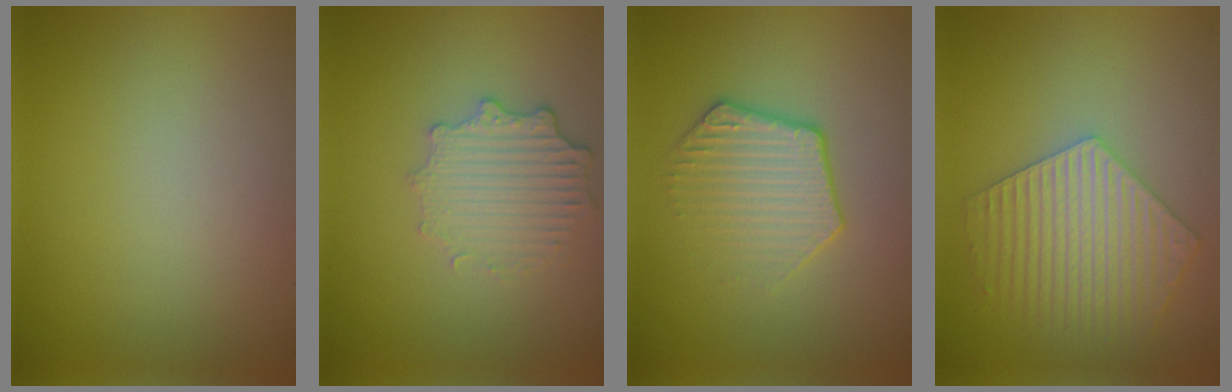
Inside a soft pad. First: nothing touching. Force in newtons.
{"total": 3.5, "press": 2.8, "slide": 2.0}
{"total": 3.0, "press": 2.6, "slide": 1.5}
{"total": 6.0, "press": 5.0, "slide": 3.2}